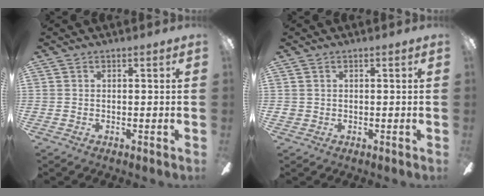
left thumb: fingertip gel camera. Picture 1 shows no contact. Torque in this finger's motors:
{"motor_torque": [-0.12, 0.21, 0.34, -0.25, 0.00]}